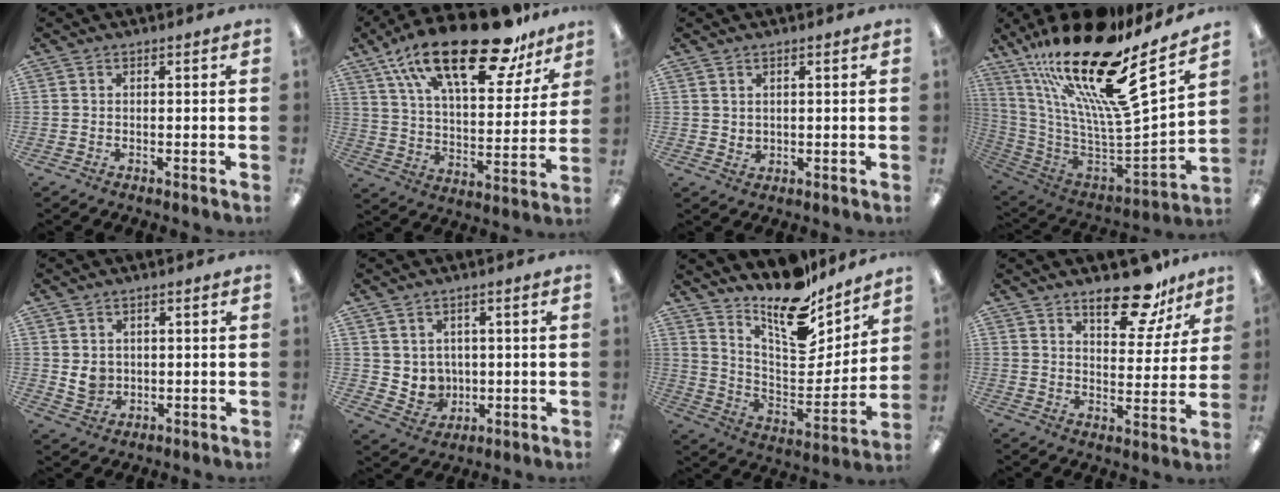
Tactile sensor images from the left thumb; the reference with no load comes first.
{"total": 25.9, "force": [17.3, 9.8, 16.7], "torque": [-0.273, -0.100, 0.291]}
{"total": 1.7, "force": [1.2, 1.1, 0.4], "torque": [-0.002, -0.003, 0.021]}
{"total": 24.3, "force": [15.8, 5.4, 17.8], "torque": [-0.315, -0.131, 0.260]}
{"total": 4.3, "force": [0.8, 3.8, 1.8], "torque": [-0.021, 0.000, 0.016]}
{"total": 4.9, "force": [1.9, 4.5, 0.3], "torque": [-0.017, -0.011, 0.042]}
{"total": 17.1, "force": [14.5, 5.7, 7.2], "torque": [-0.123, -0.128, 0.253]}
{"total": 14.0, "force": [10.1, 5.8, 7.6], "torque": [-0.081, -0.066, 0.170]}